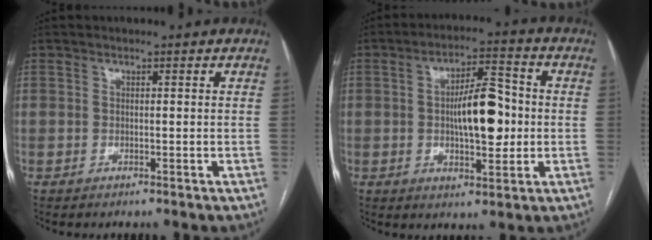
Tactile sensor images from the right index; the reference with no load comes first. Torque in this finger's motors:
{"motor_torque": [0.87, -0.02, 0.45, 0.09]}